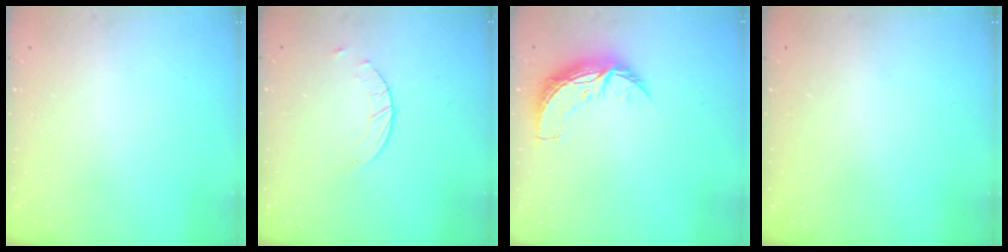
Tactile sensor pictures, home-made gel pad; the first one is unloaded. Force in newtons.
{"total": 2.0, "press": 2.0, "slide": 0.3}
{"total": 8.9, "press": 8.9, "slide": 0.6}
{"total": 0.0}